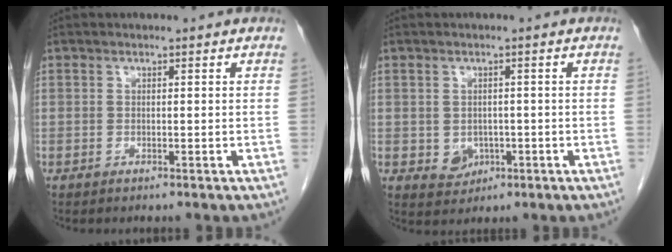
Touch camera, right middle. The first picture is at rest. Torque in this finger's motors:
{"motor_torque": [0.28, -0.10, 0.04, 0.01]}